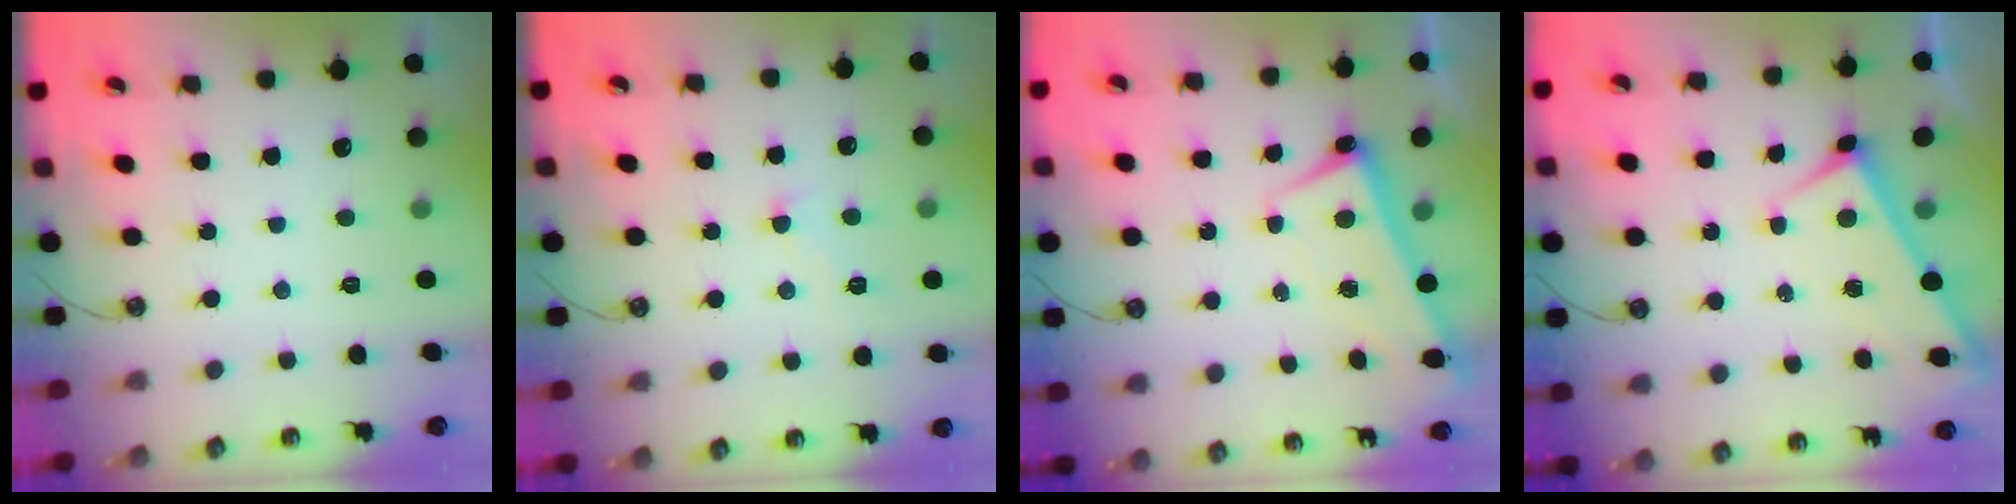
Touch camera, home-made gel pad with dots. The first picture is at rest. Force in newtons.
{"total": 1.6, "press": 1.4, "slide": 0.7}
{"total": 2.7, "press": 2.6, "slide": 0.8}
{"total": 1.7, "press": 1.7, "slide": 0.2}